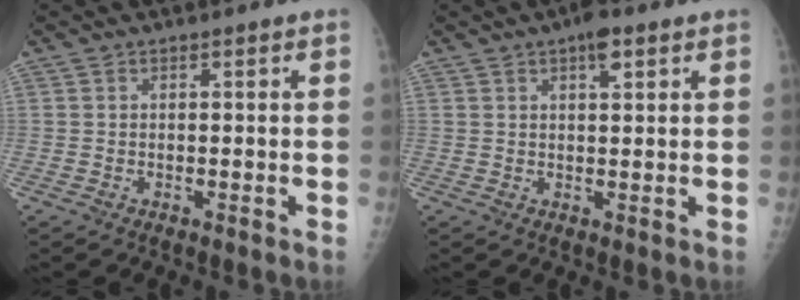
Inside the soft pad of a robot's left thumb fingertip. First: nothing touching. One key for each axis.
{"total": 3.8, "fx": 2.1, "fy": 1.4, "fz": 2.8, "tx": -0.035, "ty": -0.004, "tz": 0.029}